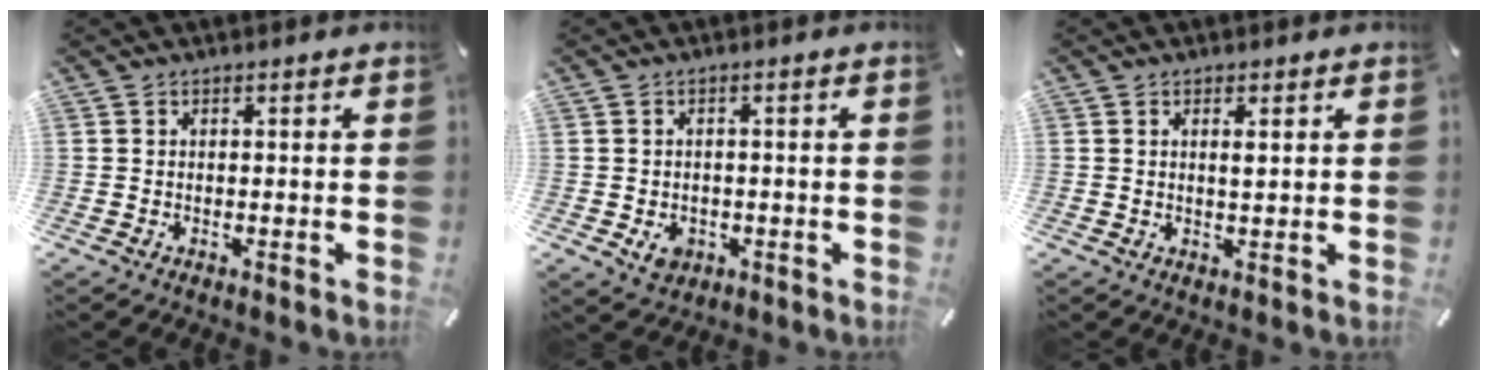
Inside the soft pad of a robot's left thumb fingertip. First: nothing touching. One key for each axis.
{"total": 4.3, "fx": -1.3, "fy": 3.4, "fz": 2.2, "tx": -0.025, "ty": -0.001, "tz": -0.025}
{"total": 1.7, "fx": 0.5, "fy": 0.5, "fz": 1.5, "tx": -0.023, "ty": -0.003, "tz": 0.006}